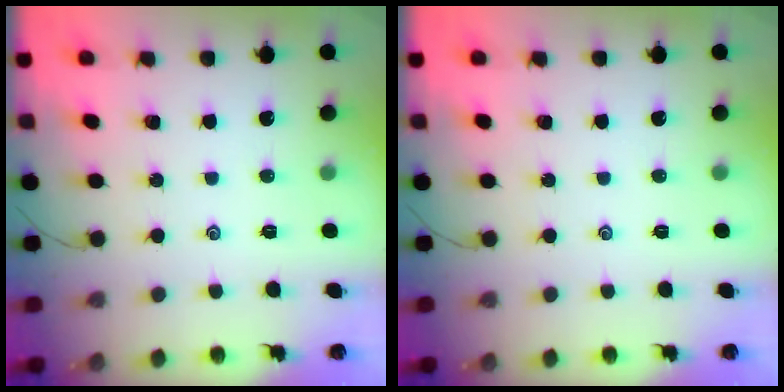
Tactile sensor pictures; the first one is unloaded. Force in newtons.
{"total": 0.0}